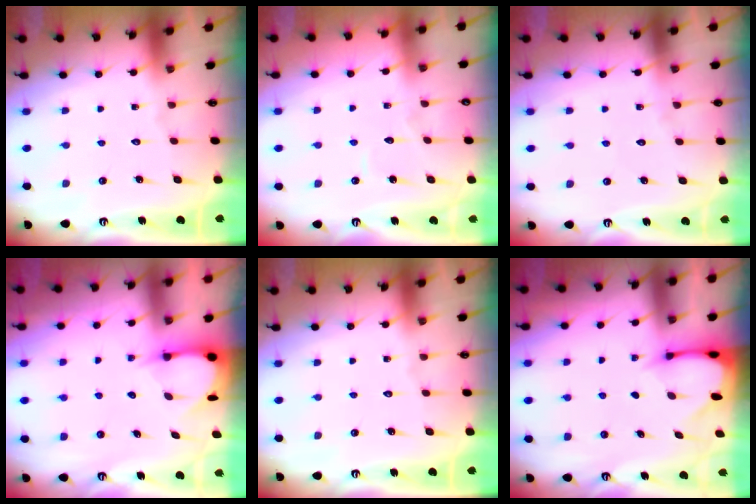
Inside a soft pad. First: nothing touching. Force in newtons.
{"total": 2.8, "press": 2.8, "slide": 0.3}
{"total": 3.3, "press": 3.3, "slide": 0.4}
{"total": 3.4, "press": 3.4, "slide": 0.3}
{"total": 0.0}
{"total": 2.5, "press": 2.5, "slide": 0.3}